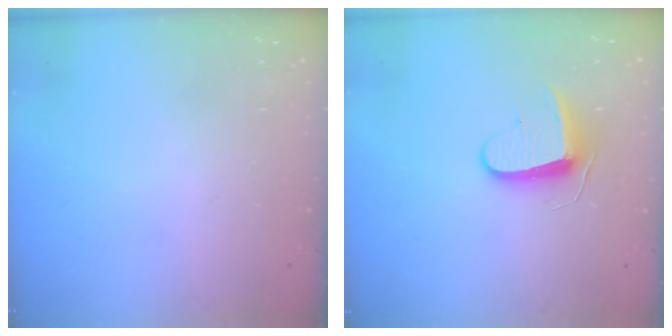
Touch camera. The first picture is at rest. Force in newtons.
{"total": 8.7, "press": 8.6, "slide": 0.5}